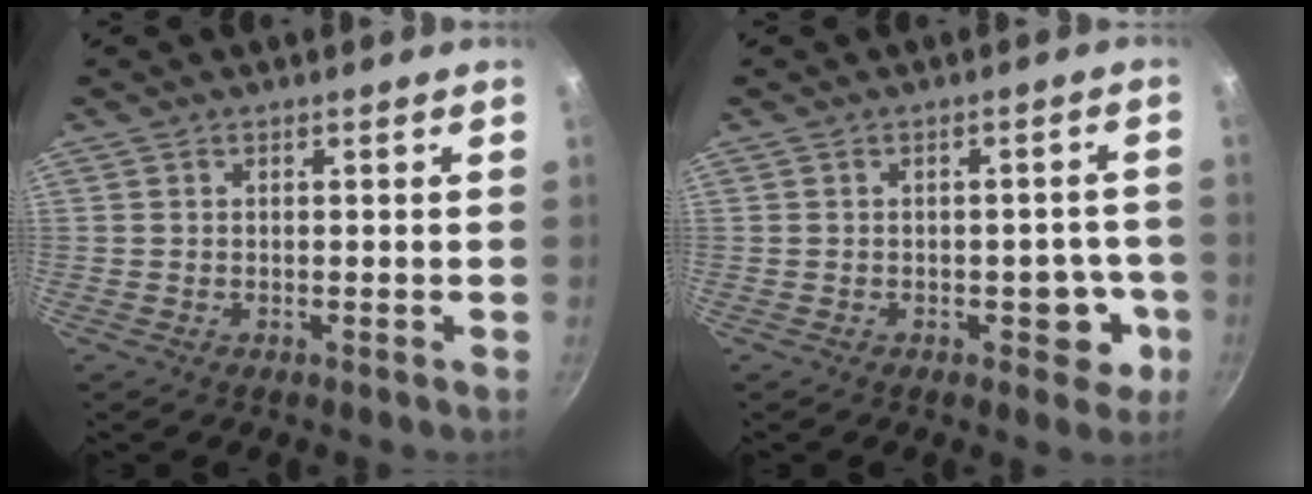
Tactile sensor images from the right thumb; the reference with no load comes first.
{"total": 6.0, "force": [-2.0, 3.7, 4.2], "torque": [-0.010, 0.017, -0.024]}